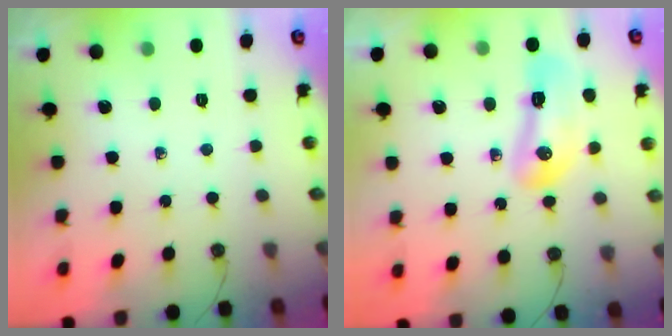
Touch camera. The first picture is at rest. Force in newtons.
{"total": 11.4, "press": 11.1, "slide": 2.8}